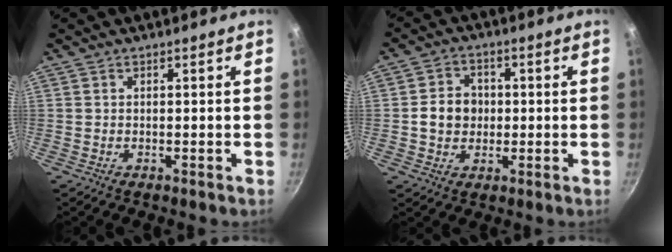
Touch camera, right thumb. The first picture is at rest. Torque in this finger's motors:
{"motor_torque": [0.78, 1.25, 0.68, -0.58, 0.20]}